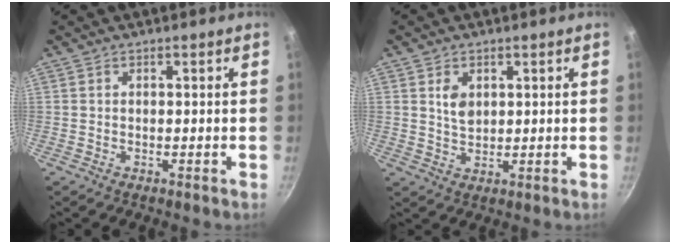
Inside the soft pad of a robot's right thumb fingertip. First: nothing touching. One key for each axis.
{"total": 3.7, "fx": 1.3, "fy": 2.5, "fz": 2.4, "tx": -0.029, "ty": -0.011, "tz": 0.026}